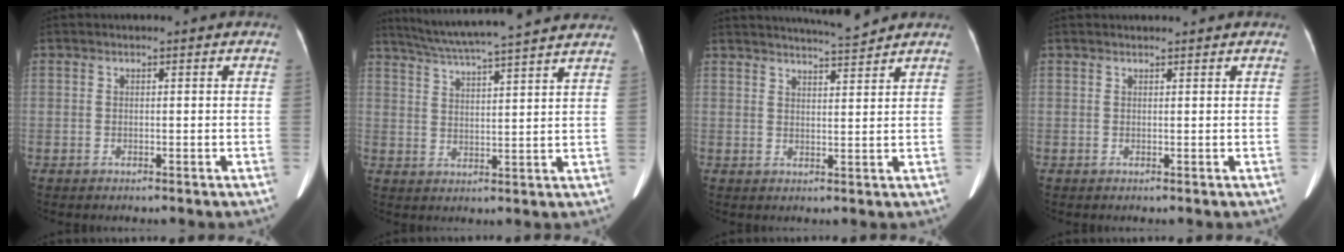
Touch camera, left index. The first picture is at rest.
{"total": 17.0, "force": [15.0, -0.5, 7.9], "torque": [-0.141, 0.017, 0.211]}
{"total": 5.2, "force": [5.1, -0.7, 1.2], "torque": [-0.024, 0.000, 0.076]}
{"total": 1.3, "force": [1.2, 0.2, 0.2], "torque": [-0.007, 0.015, 0.020]}